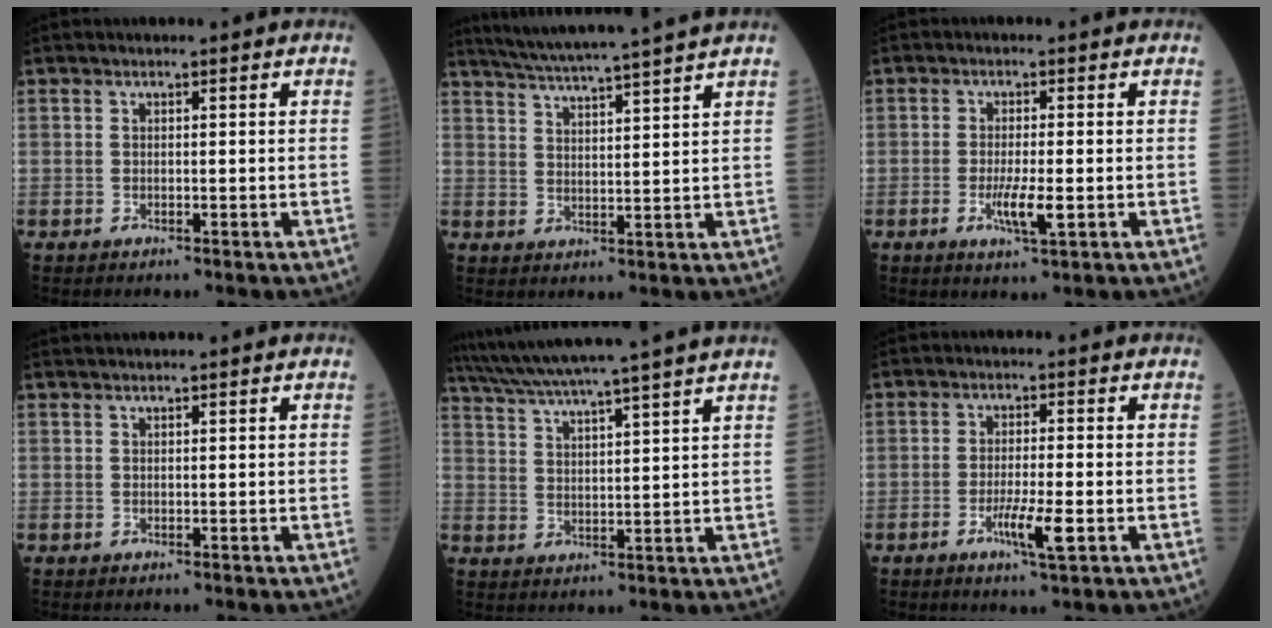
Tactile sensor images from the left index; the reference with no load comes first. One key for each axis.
{"total": 12.8, "fx": 11.4, "fy": -1.7, "fz": 5.6, "tx": -0.101, "ty": 0.004, "tz": 0.167}
{"total": 4.3, "fx": -1.2, "fy": 0.6, "fz": 4.1, "tx": -0.083, "ty": -0.007, "tz": -0.020}
{"total": 1.5, "fx": 1.4, "fy": -0.2, "fz": 0.5, "tx": -0.004, "ty": 0.023, "tz": 0.030}
{"total": 16.0, "fx": 13.9, "fy": -2.0, "fz": 7.6, "tx": -0.137, "ty": -0.005, "tz": 0.203}
{"total": 5.0, "fx": -2.0, "fy": 0.3, "fz": 4.6, "tx": -0.088, "ty": -0.008, "tz": -0.034}